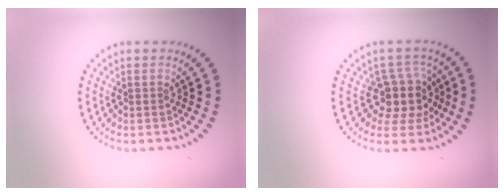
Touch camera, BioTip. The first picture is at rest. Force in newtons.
{"total": 3.8, "press": 3.1, "slide": 2.2}